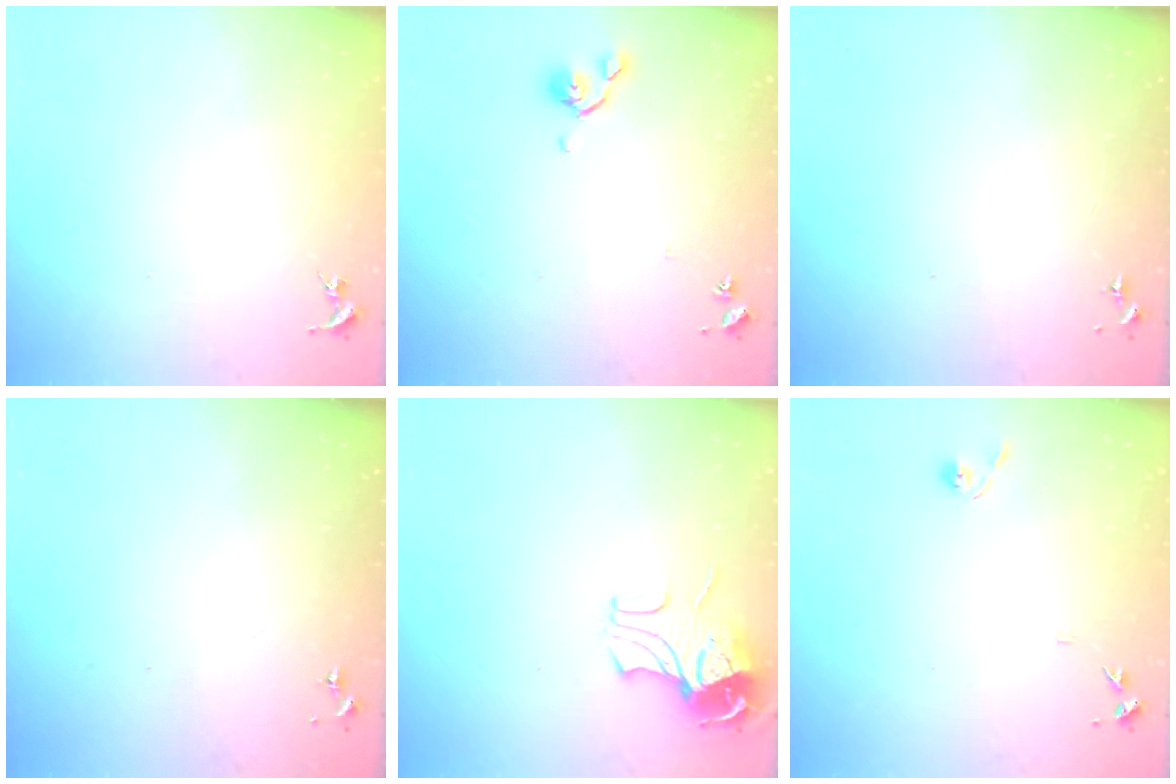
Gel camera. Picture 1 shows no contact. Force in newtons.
{"total": 5.6, "press": 5.6, "slide": 0.9}
{"total": 0.0}
{"total": 0.0}
{"total": 9.0, "press": 8.9, "slide": 1.0}
{"total": 6.8, "press": 6.8, "slide": 0.6}